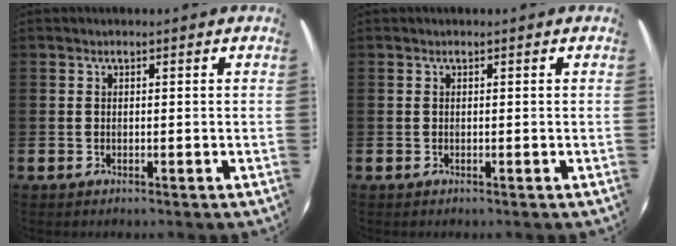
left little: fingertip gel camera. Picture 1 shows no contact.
{"total": 0.0}